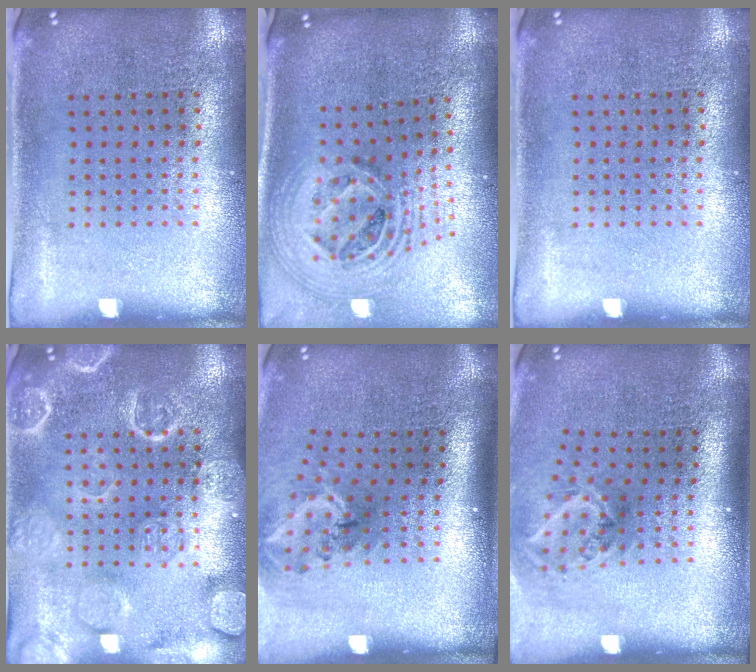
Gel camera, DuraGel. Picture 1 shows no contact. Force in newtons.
{"total": 2.8, "press": 1.8, "slide": 2.1}
{"total": 0.0}
{"total": 5.4, "press": 5.3, "slide": 0.8}
{"total": 2.0, "press": 1.3, "slide": 1.5}
{"total": 2.0, "press": 1.3, "slide": 1.5}